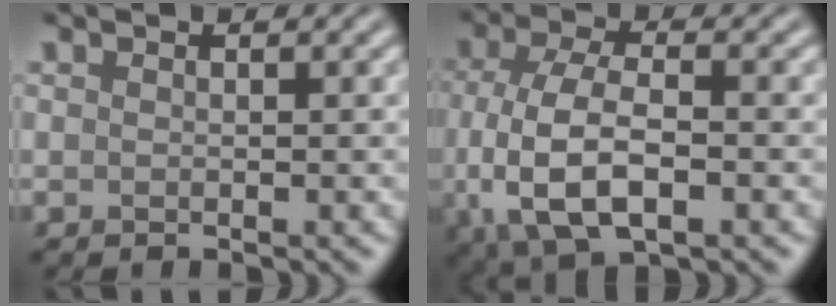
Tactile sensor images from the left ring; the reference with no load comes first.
{"total": 8.1, "force": [-1.8, 3.9, 6.9], "torque": [-0.142, -0.007, -0.037]}